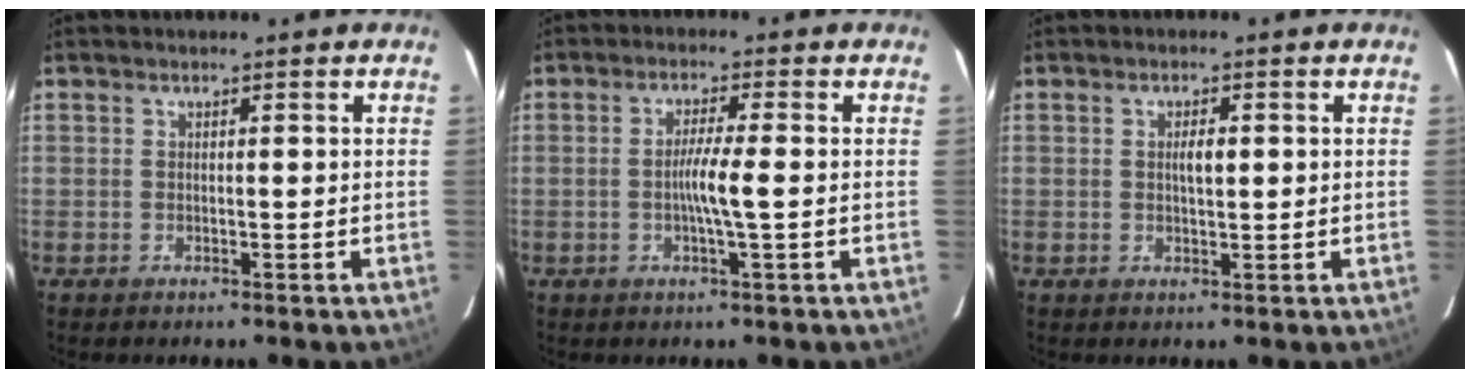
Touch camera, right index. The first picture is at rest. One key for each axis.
{"total": 4.3, "fx": -0.6, "fy": -0.5, "fz": 4.2, "tx": -0.079, "ty": -0.004, "tz": -0.012}
{"total": 2.3, "fx": 0.4, "fy": 0.7, "fz": 2.1, "tx": -0.038, "ty": 0.001, "tz": 0.007}